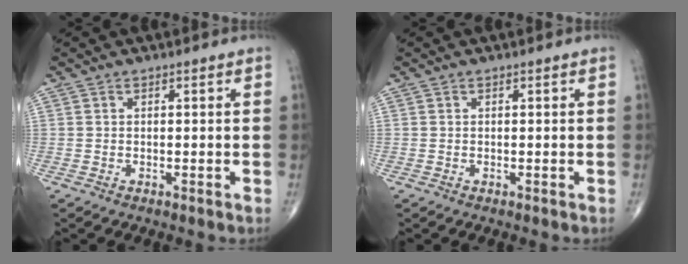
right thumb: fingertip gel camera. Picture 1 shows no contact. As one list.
[{"total": 0.0}]